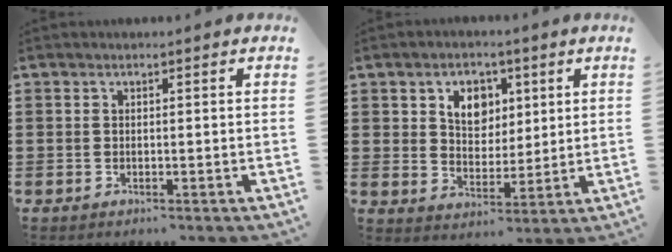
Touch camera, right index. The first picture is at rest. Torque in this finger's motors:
{"motor_torque": [0.82, 0.55, 0.16, 0.06]}